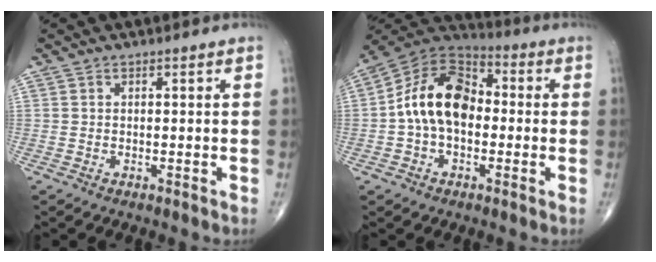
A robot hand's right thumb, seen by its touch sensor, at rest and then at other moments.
{"total": 14.5, "force": [-0.7, 9.7, 10.8], "torque": [-0.172, 0.039, -0.026]}